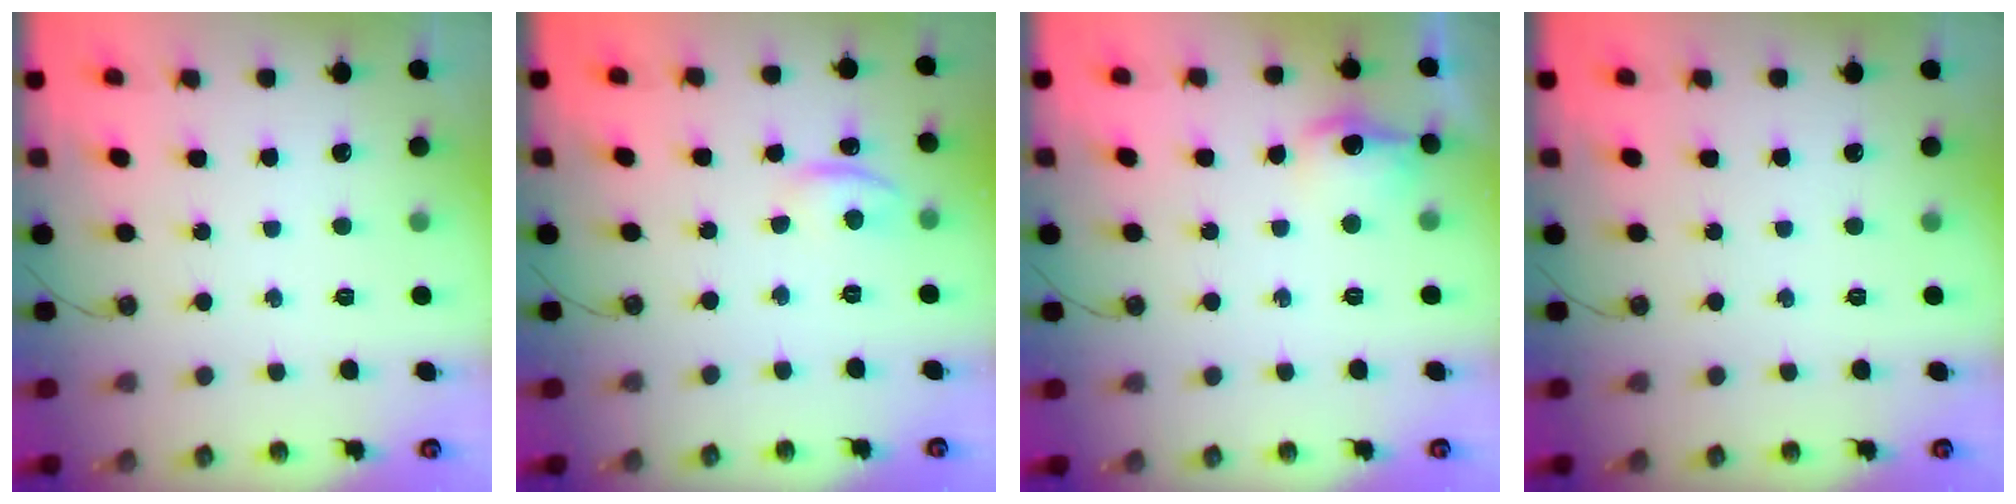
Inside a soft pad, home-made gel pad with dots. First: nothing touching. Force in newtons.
{"total": 4.4, "press": 4.4, "slide": 0.4}
{"total": 10.4, "press": 10.4, "slide": 0.9}
{"total": 0.0}